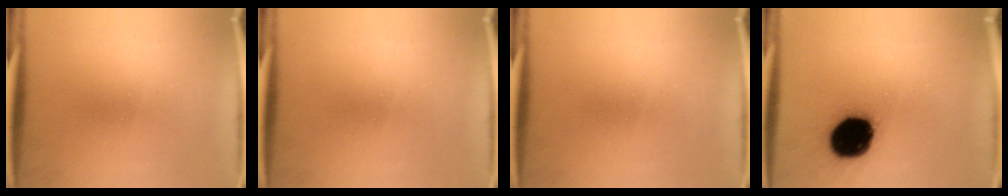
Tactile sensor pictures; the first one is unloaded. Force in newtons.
{"total": 0.0}
{"total": 0.0}
{"total": 19.6}